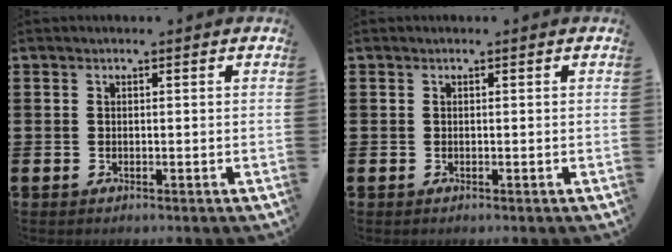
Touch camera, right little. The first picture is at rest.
{"total": 0.0}